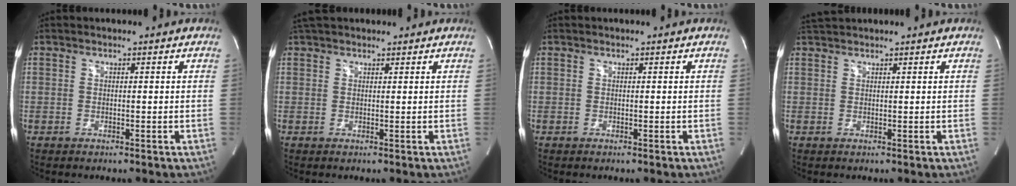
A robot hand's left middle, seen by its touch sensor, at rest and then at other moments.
{"total": 4.5, "force": [4.0, 1.3, 1.6], "torque": [-0.027, 0.038, 0.069]}
{"total": 0.0}
{"total": 2.3, "force": [2.3, -0.2, 0.4], "torque": [-0.014, 0.021, 0.047]}